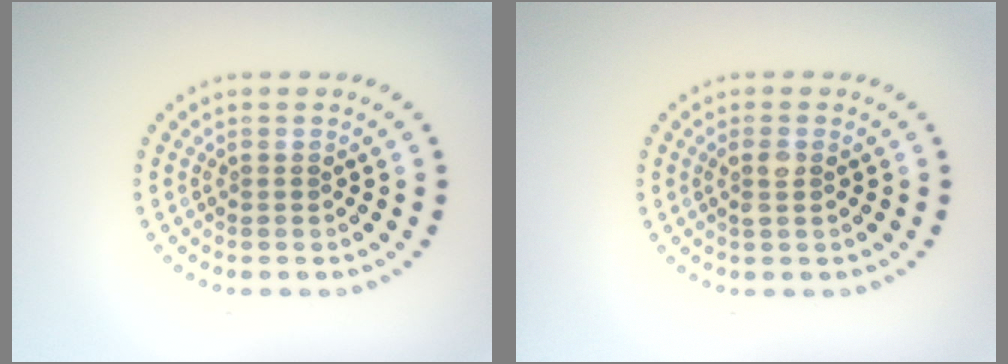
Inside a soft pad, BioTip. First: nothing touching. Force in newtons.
{"total": 1.5, "press": 1.4, "slide": 0.5}